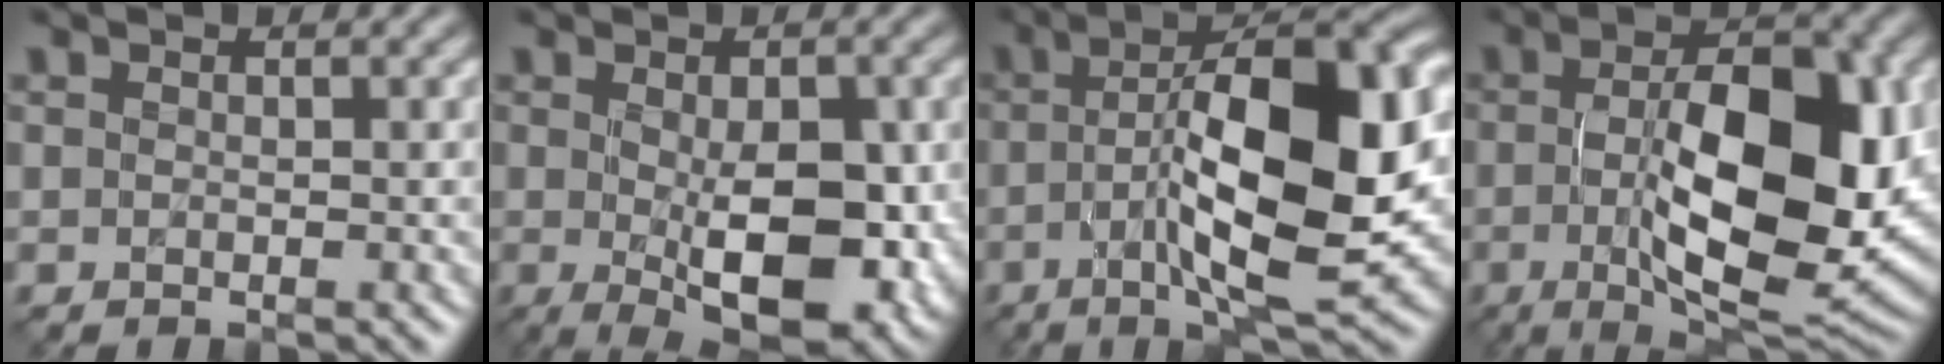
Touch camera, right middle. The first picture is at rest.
{"total": 9.9, "force": [-1.4, 4.5, 8.7], "torque": [-0.140, -0.028, -0.001]}
{"total": 13.8, "force": [-1.1, 4.2, 13.1], "torque": [-0.200, 0.008, -0.022]}
{"total": 13.5, "force": [-0.7, 5.4, 12.4], "torque": [-0.185, -0.006, -0.011]}